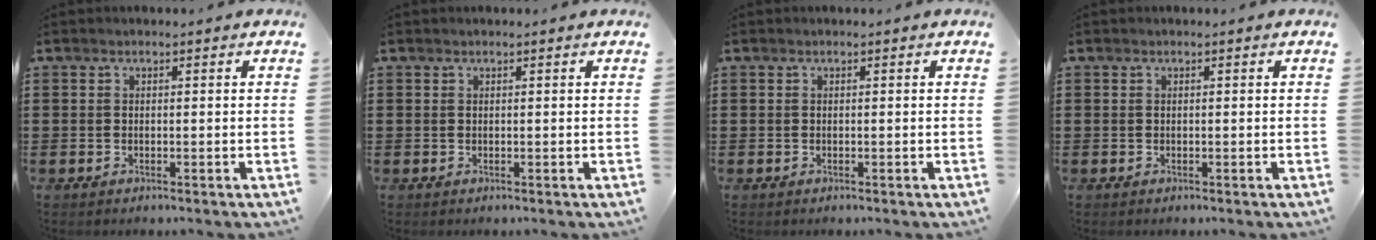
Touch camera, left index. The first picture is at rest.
{"total": 0.0}
{"total": 0.0}
{"total": 0.0}